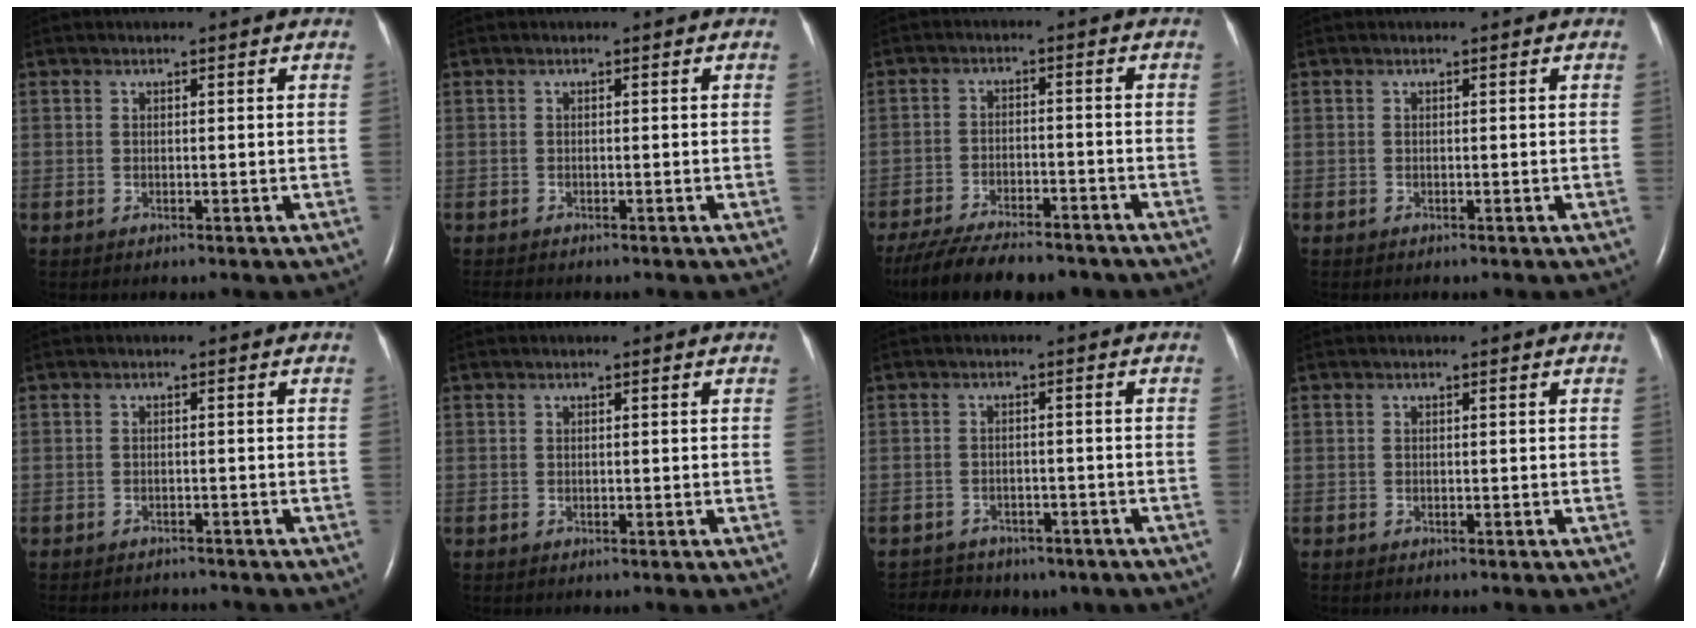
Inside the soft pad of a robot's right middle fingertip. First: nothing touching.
{"total": 1.6, "force": [-1.4, 0.3, 0.6], "torque": [-0.013, -0.004, -0.018]}
{"total": 15.0, "force": [-12.5, 4.0, 7.2], "torque": [-0.146, -0.019, -0.191]}
{"total": 0.0}
{"total": 7.0, "force": [-6.6, 1.8, 1.5], "torque": [-0.022, -0.002, -0.083]}
{"total": 0.0}
{"total": 9.2, "force": [-7.0, 5.5, 2.3], "torque": [-0.044, 0.013, -0.079]}
{"total": 0.0}